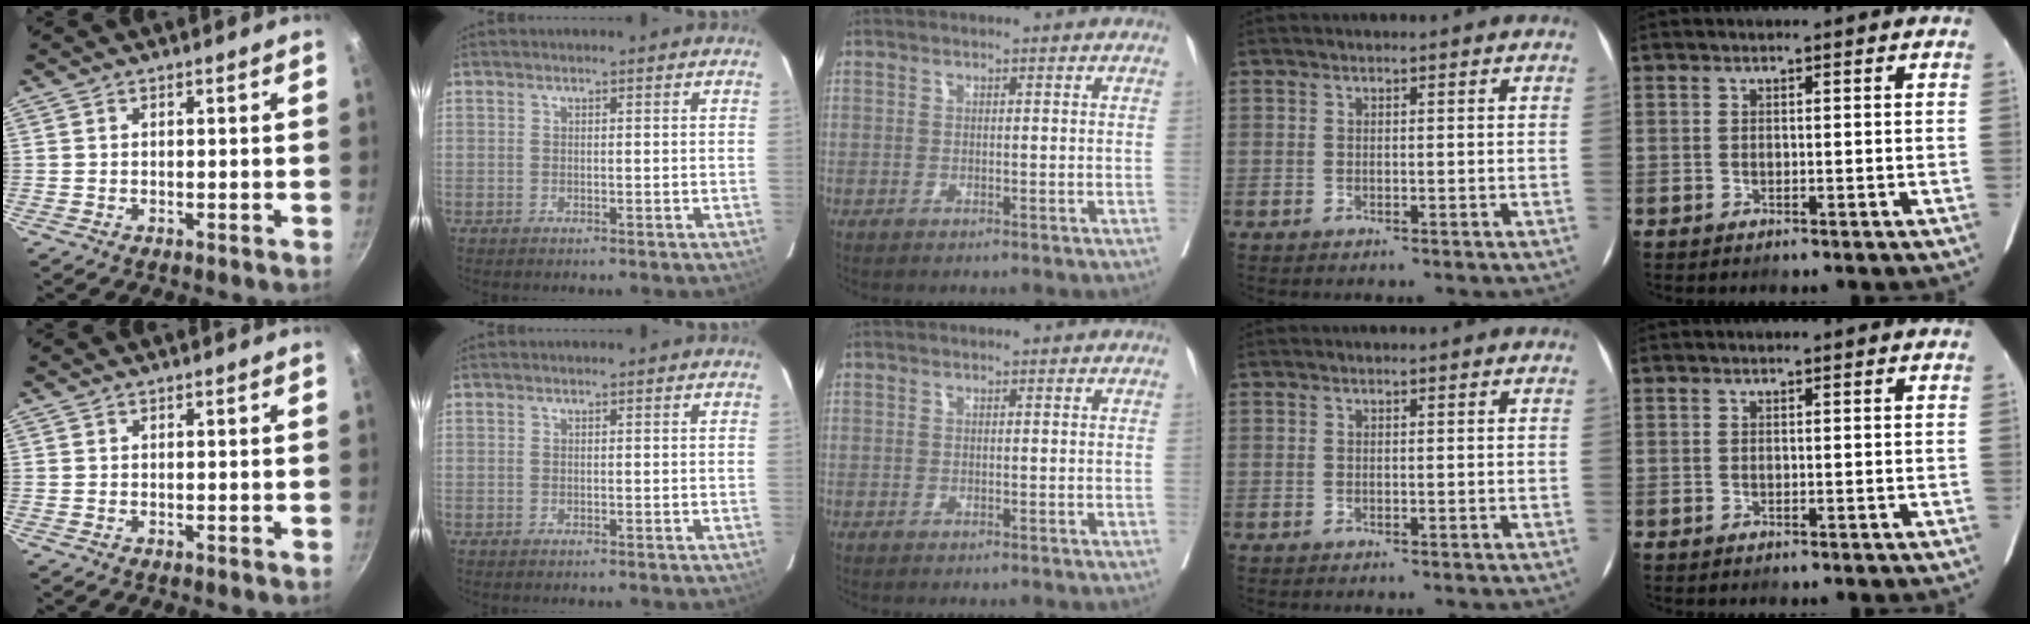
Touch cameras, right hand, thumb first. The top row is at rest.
{}